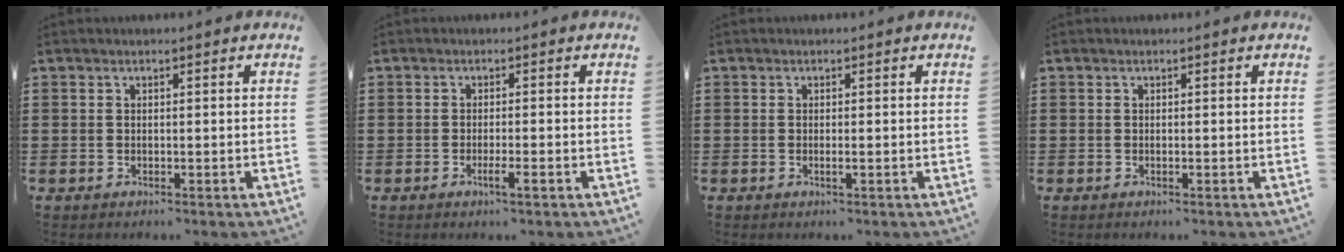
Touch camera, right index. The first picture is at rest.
{"total": 2.3, "force": [-1.3, 0.1, 2.0], "torque": [-0.039, -0.005, -0.025]}
{"total": 0.6, "force": [-0.2, 0.0, 0.5], "torque": [-0.010, -0.003, -0.004]}
{"total": 0.0}